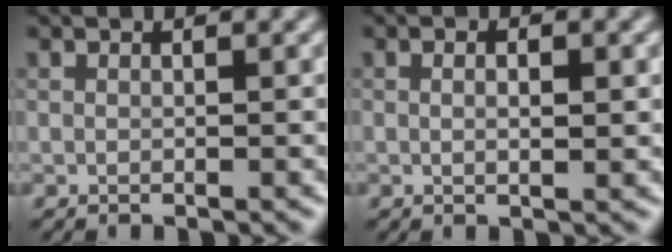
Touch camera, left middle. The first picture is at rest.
{"total": 1.3, "force": [-0.3, 0.2, 1.3], "torque": [-0.014, -0.002, 0.006]}